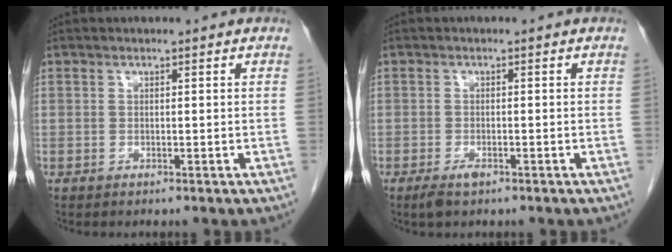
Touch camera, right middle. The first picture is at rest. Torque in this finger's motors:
{"motor_torque": [0.68, -0.31, 0.10, 0.02]}